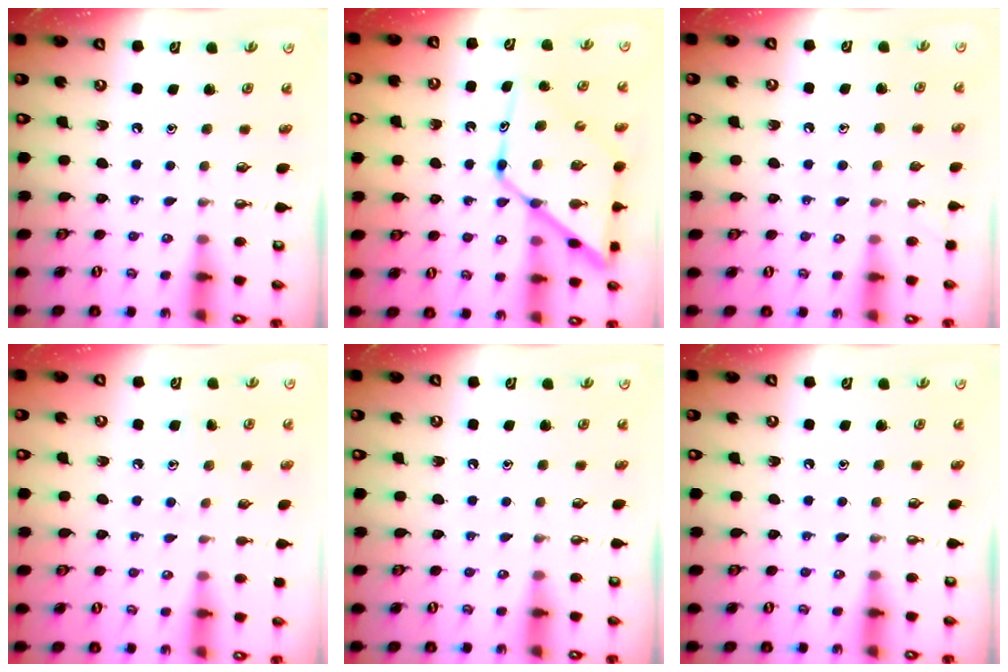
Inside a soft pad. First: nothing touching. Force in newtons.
{"total": 16.5, "press": 16.5, "slide": 1.6}
{"total": 5.3, "press": 5.3, "slide": 0.6}
{"total": 5.2, "press": 5.2, "slide": 0.5}
{"total": 0.0}
{"total": 0.0}